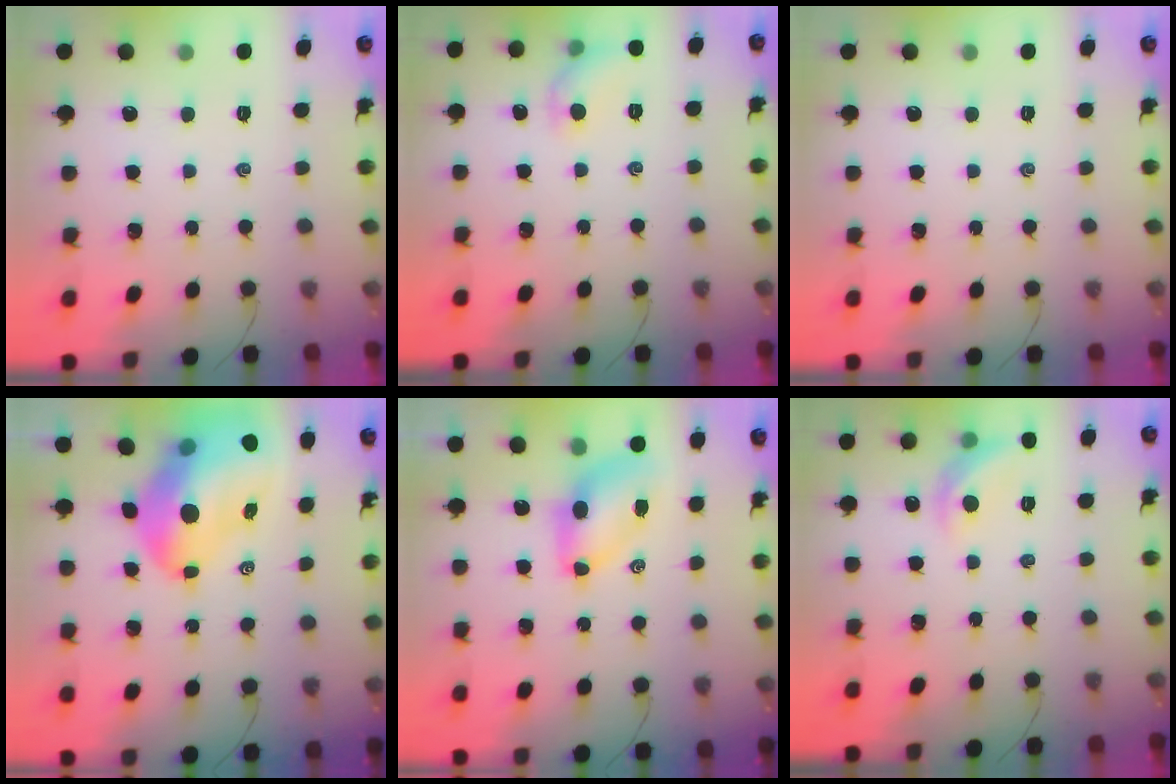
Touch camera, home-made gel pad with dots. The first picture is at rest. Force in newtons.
{"total": 6.6, "press": 6.5, "slide": 1.2}
{"total": 0.0}
{"total": 15.9, "press": 15.3, "slide": 4.4}
{"total": 7.5, "press": 7.4, "slide": 1.4}
{"total": 9.0, "press": 9.0, "slide": 0.8}